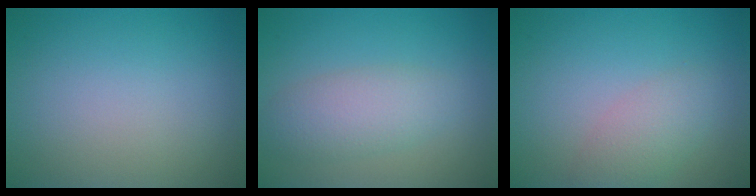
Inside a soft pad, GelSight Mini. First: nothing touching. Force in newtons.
{"total": 3.5, "press": 3.5, "slide": 0.0}
{"total": 2.7, "press": 2.7, "slide": 0.1}